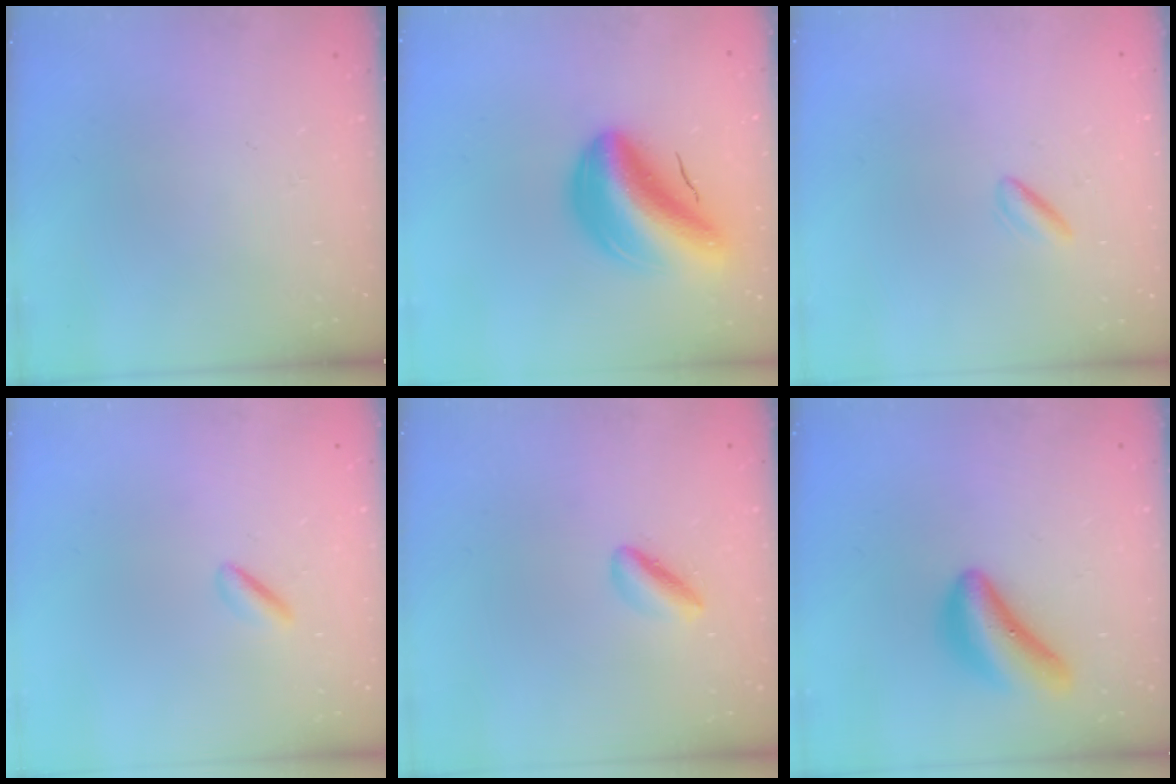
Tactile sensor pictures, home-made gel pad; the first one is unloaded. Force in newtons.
{"total": 13.4, "press": 12.8, "slide": 4.1}
{"total": 1.5, "press": 1.2, "slide": 0.9}
{"total": 0.9, "press": 0.5, "slide": 0.7}
{"total": 2.6, "press": 2.6, "slide": 0.4}
{"total": 11.4, "press": 11.4, "slide": 0.6}